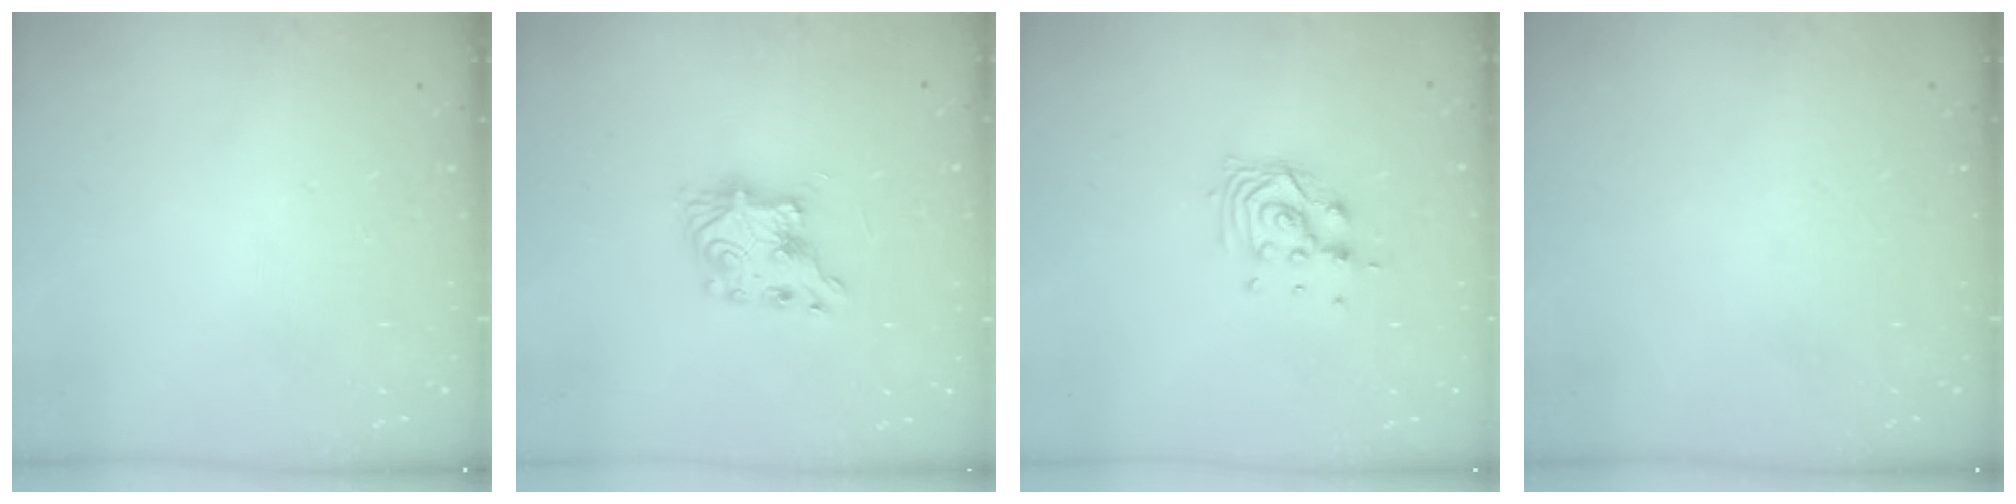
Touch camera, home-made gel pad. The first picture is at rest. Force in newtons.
{"total": 7.5, "press": 7.5, "slide": 0.4}
{"total": 8.5, "press": 8.5, "slide": 0.8}
{"total": 0.0}